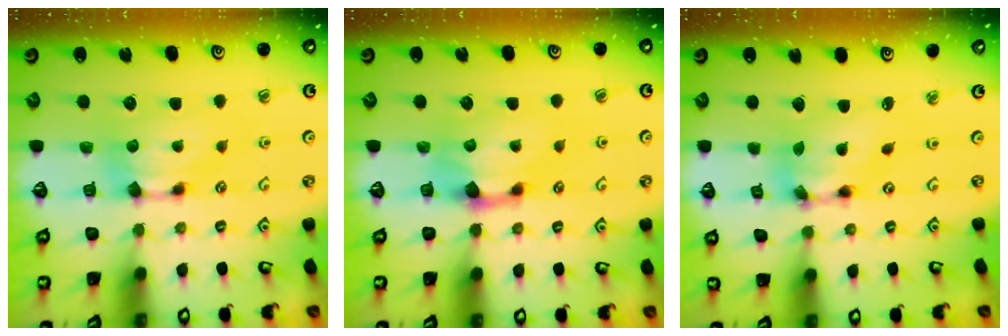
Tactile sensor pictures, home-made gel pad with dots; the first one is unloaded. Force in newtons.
{"total": 1.2, "press": 0.2, "slide": 1.2}
{"total": 6.5, "press": 6.1, "slide": 2.2}